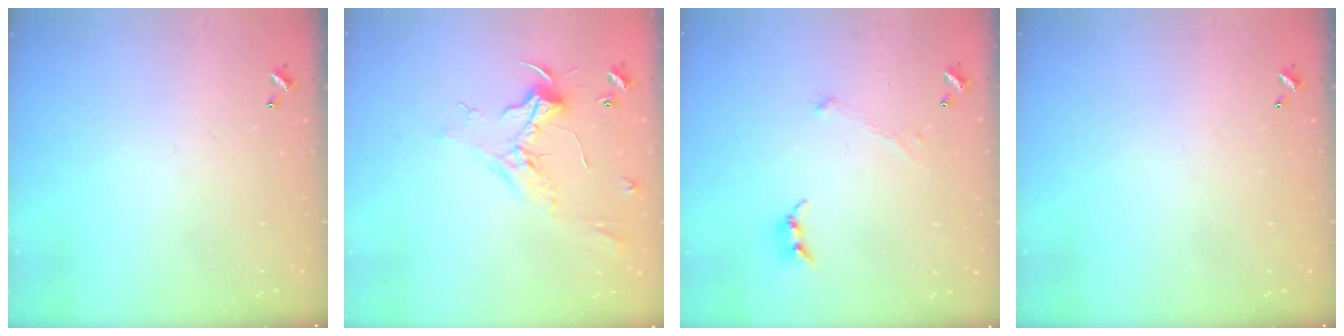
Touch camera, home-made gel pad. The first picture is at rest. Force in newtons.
{"total": 2.4, "press": 2.3, "slide": 0.8}
{"total": 0.0}
{"total": 0.0}